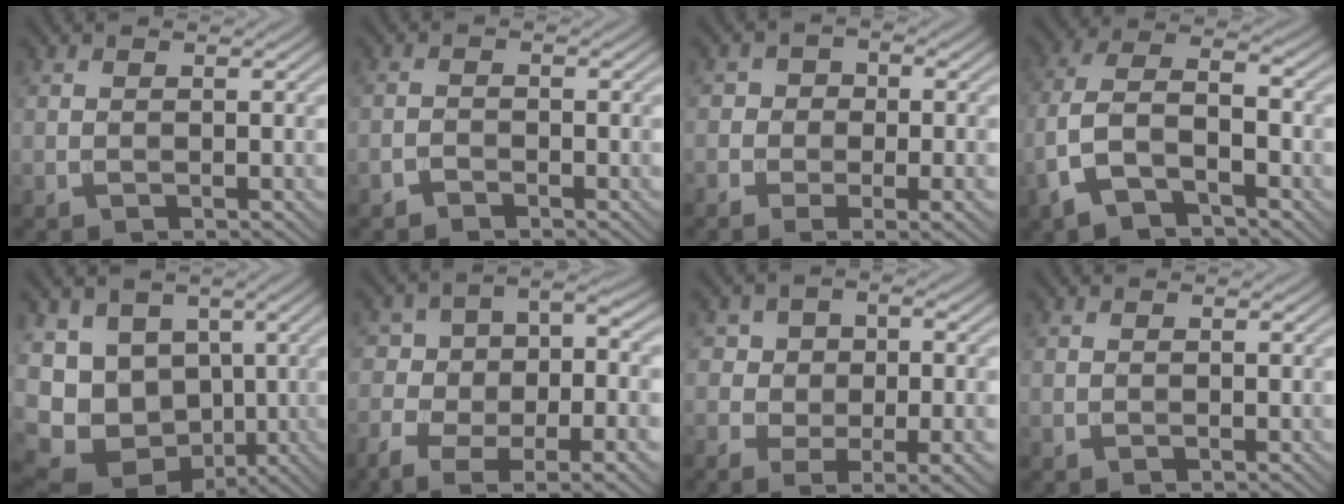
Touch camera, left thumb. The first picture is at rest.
{"total": 1.2, "force": [-1.1, 0.5, 0.3], "torque": [-0.005, 0.001, -0.025]}
{"total": 6.6, "force": [-2.6, 4.3, 4.3], "torque": [-0.049, -0.005, -0.040]}
{"total": 8.7, "force": [-3.7, 4.3, 6.6], "torque": [-0.149, 0.008, -0.081]}
{"total": 10.7, "force": [-0.3, 9.3, 5.4], "torque": [-0.141, -0.024, 0.000]}
{"total": 13.8, "force": [-6.1, 7.3, 10.0], "torque": [-0.193, -0.028, -0.090]}
{"total": 8.4, "force": [-1.7, 5.6, 6.0], "torque": [-0.088, -0.013, -0.012]}
{"total": 0.0}